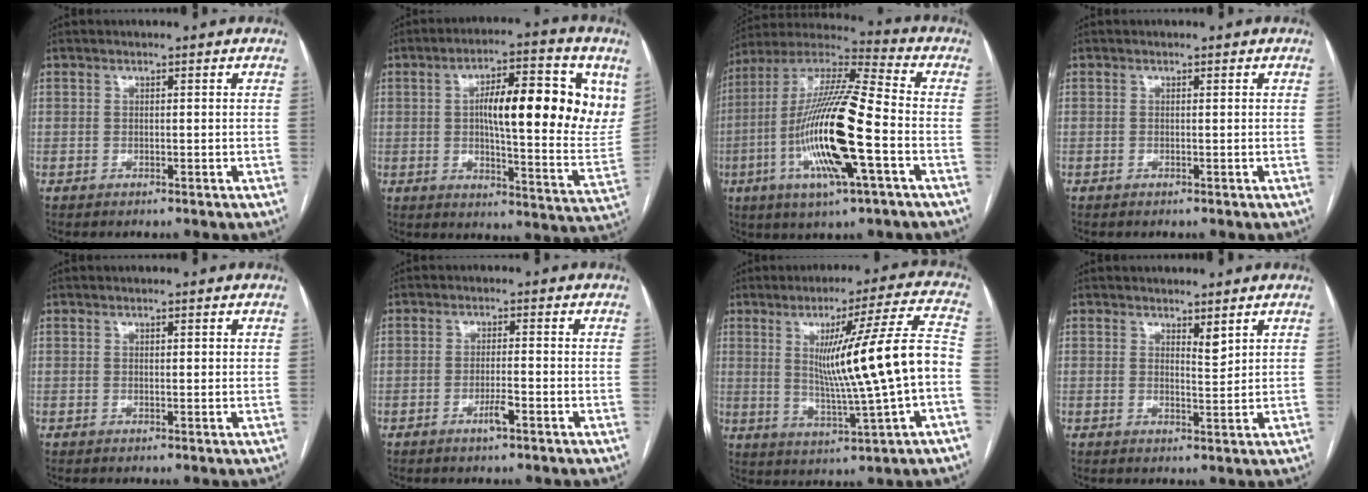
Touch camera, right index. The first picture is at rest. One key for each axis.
{"total": 20.5, "fx": 5.9, "fy": 4.8, "fz": 19.0, "tx": -0.252, "ty": 0.016, "tz": 0.082}
{"total": 19.9, "fx": -5.0, "fy": 1.8, "fz": 19.2, "tx": -0.392, "ty": -0.014, "tz": -0.094}
{"total": 0.0}
{"total": 0.8, "fx": 0.4, "fy": 0.3, "fz": 0.7, "tx": -0.009, "ty": -0.001, "tz": 0.005}
{"total": 2.8, "fx": -1.4, "fy": 0.2, "fz": 2.4, "tx": -0.044, "ty": -0.002, "tz": -0.025}
{"total": 15.9, "fx": -0.2, "fy": -0.9, "fz": 15.9, "tx": -0.238, "ty": 0.002, "tz": -0.002}
{"total": 2.2, "fx": 1.7, "fy": 0.3, "fz": 1.4, "tx": -0.027, "ty": -0.012, "tz": 0.033}